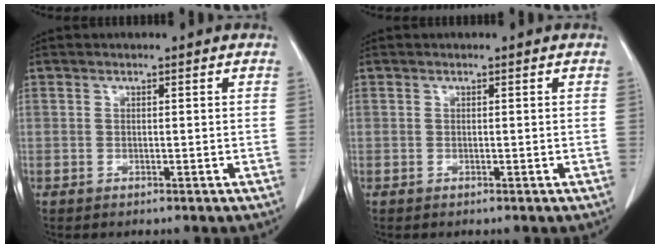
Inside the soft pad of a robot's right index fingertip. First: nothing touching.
{"total": 0.0}